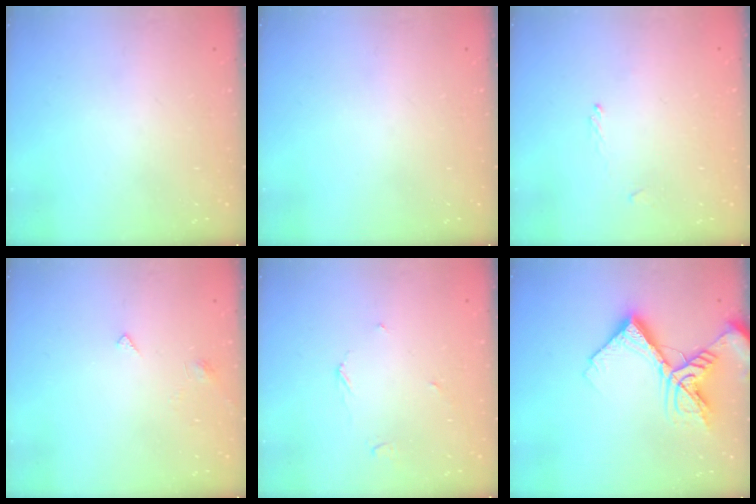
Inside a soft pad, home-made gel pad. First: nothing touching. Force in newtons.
{"total": 0.0}
{"total": 1.1, "press": 1.0, "slide": 0.5}
{"total": 4.9, "press": 4.9, "slide": 0.3}
{"total": 2.8, "press": 2.8, "slide": 0.2}
{"total": 15.4, "press": 15.3, "slide": 1.7}